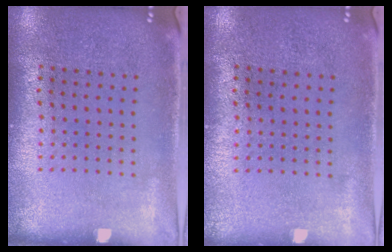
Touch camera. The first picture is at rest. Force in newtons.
{"total": 0.0}